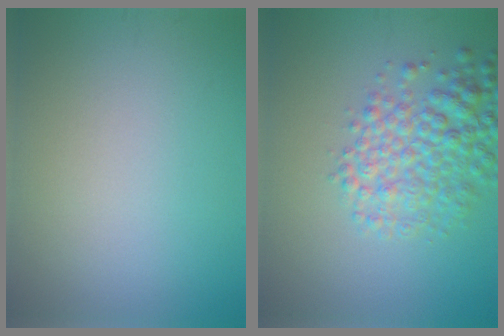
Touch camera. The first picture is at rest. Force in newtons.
{"total": 5.5, "press": 5.5, "slide": 0.2}